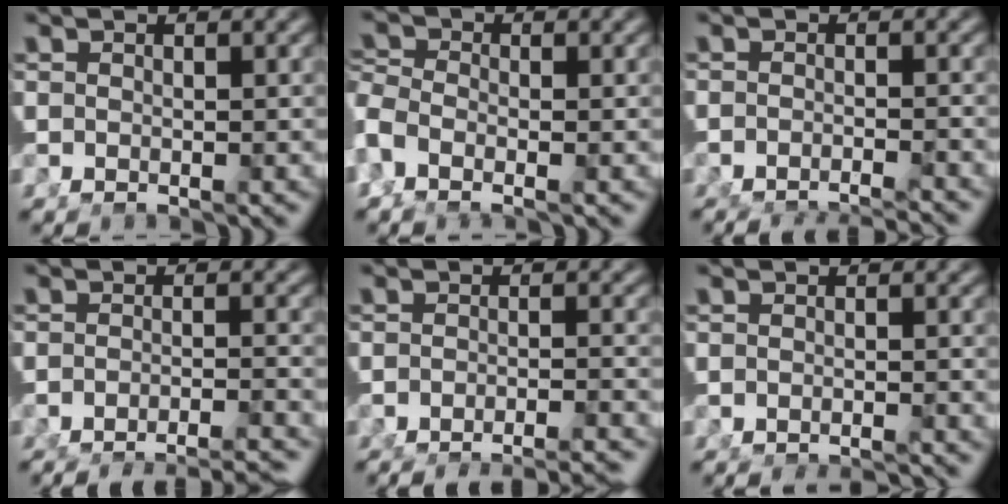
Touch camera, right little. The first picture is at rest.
{"total": 2.2, "force": [-0.9, 1.3, 1.5], "torque": [-0.047, -0.010, -0.013]}
{"total": 7.4, "force": [-6.9, 2.3, 1.7], "torque": [-0.015, -0.013, -0.104]}
{"total": 10.2, "force": [-9.6, 2.5, 2.1], "torque": [-0.013, -0.019, -0.144]}
{"total": 8.0, "force": [-7.6, 1.5, 1.7], "torque": [-0.007, -0.013, -0.115]}
{"total": 3.7, "force": [-3.6, 0.5, 0.6], "torque": [0.001, -0.007, -0.053]}